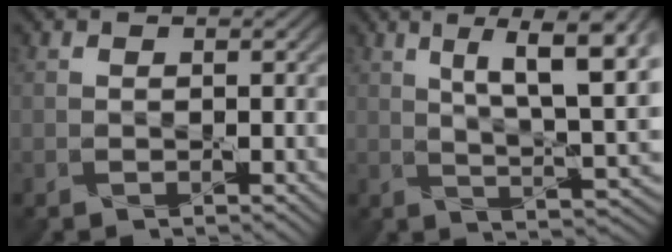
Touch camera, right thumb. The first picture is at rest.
{"total": 11.4, "force": [3.9, 3.4, 10.2], "torque": [-0.171, 0.005, 0.059]}